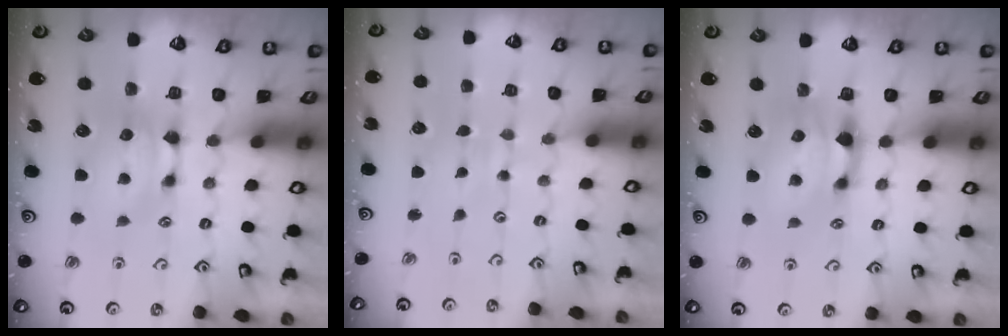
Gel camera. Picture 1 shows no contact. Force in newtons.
{"total": 4.9, "press": 4.9, "slide": 0.3}
{"total": 1.9, "press": 1.4, "slide": 1.3}